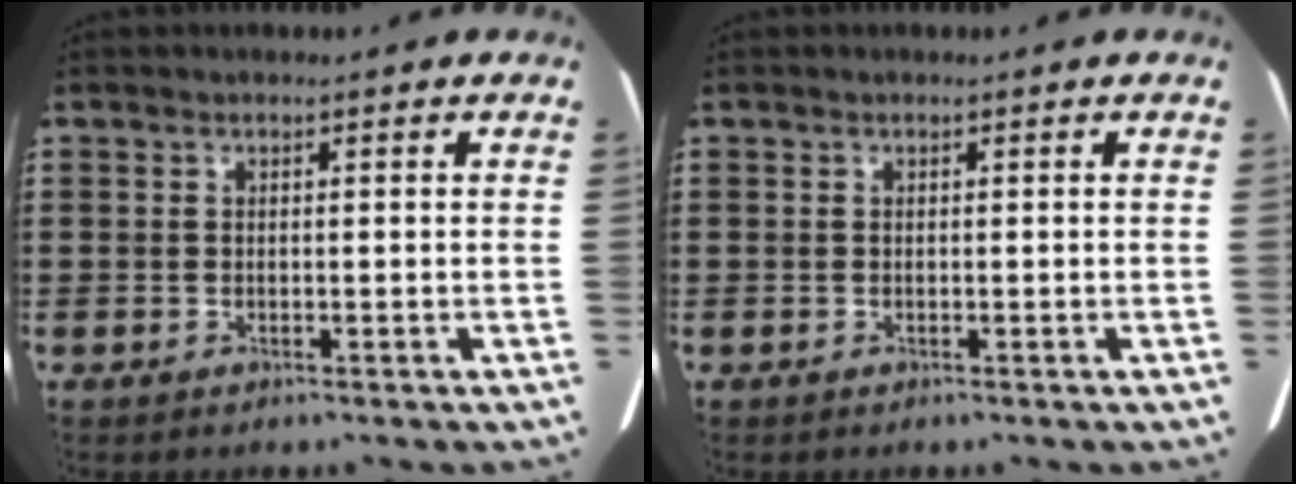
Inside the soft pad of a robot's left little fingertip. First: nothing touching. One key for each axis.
{"total": 0.0}